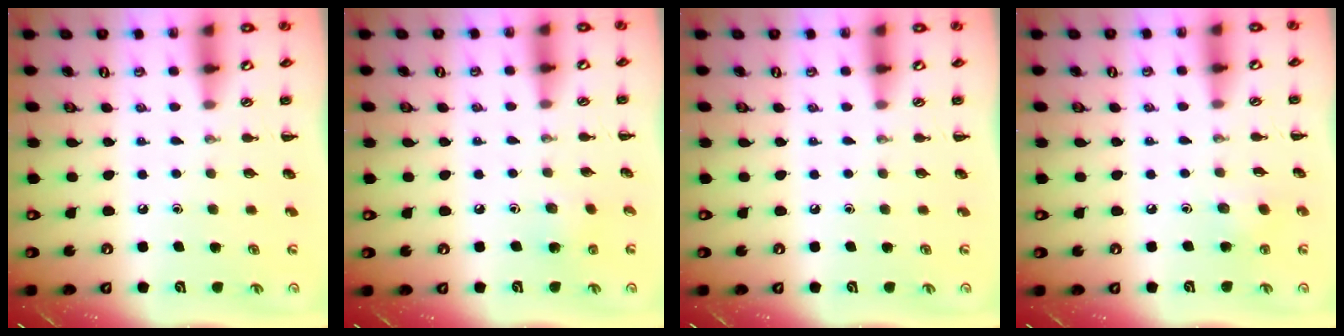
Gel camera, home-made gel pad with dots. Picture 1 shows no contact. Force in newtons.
{"total": 3.7, "press": 3.5, "slide": 1.0}
{"total": 0.0}
{"total": 4.1, "press": 3.9, "slide": 1.2}